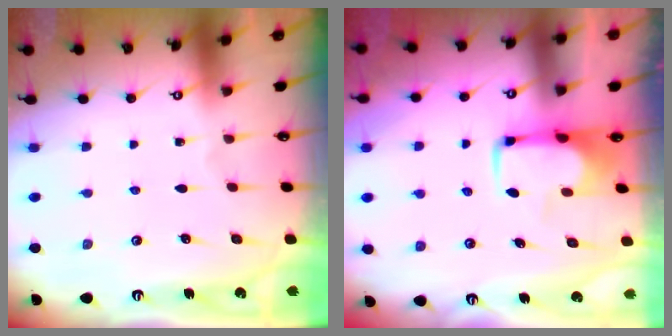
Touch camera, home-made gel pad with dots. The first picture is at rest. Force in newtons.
{"total": 2.0, "press": 1.9, "slide": 0.4}